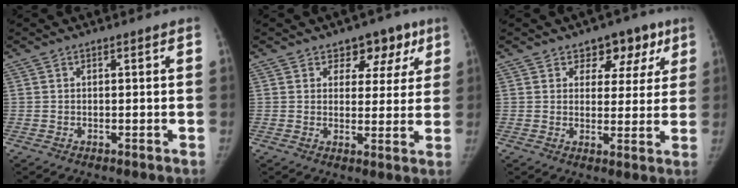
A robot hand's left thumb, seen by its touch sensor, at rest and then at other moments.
{"total": 7.5, "force": [4.4, 5.2, 3.0], "torque": [0.013, -0.013, 0.056]}
{"total": 8.1, "force": [4.6, 5.7, 3.5], "torque": [0.007, -0.013, 0.059]}